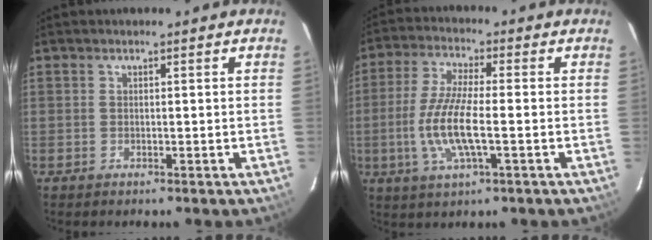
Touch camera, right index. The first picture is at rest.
{"total": 10.8, "force": [-2.1, 2.2, 10.3], "torque": [-0.214, -0.005, -0.044]}